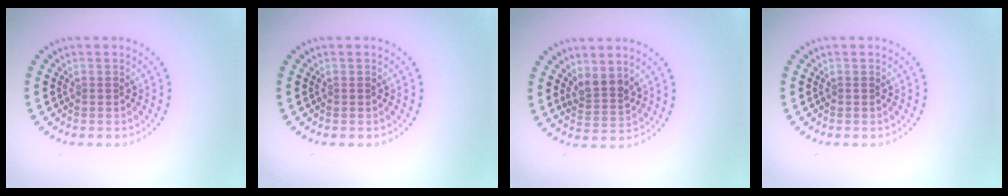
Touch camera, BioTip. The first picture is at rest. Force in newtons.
{"total": 0.0}
{"total": 2.3, "press": 1.9, "slide": 1.3}
{"total": 0.0}